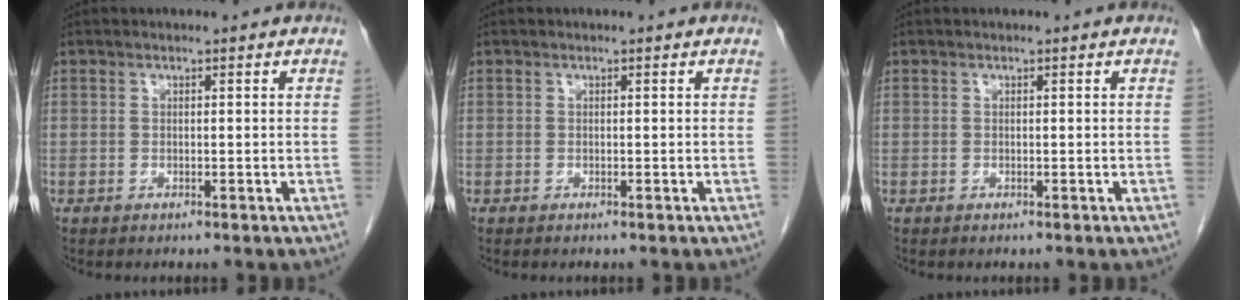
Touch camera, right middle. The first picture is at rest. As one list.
[{"total": 0.0}, {"total": 0.0}]